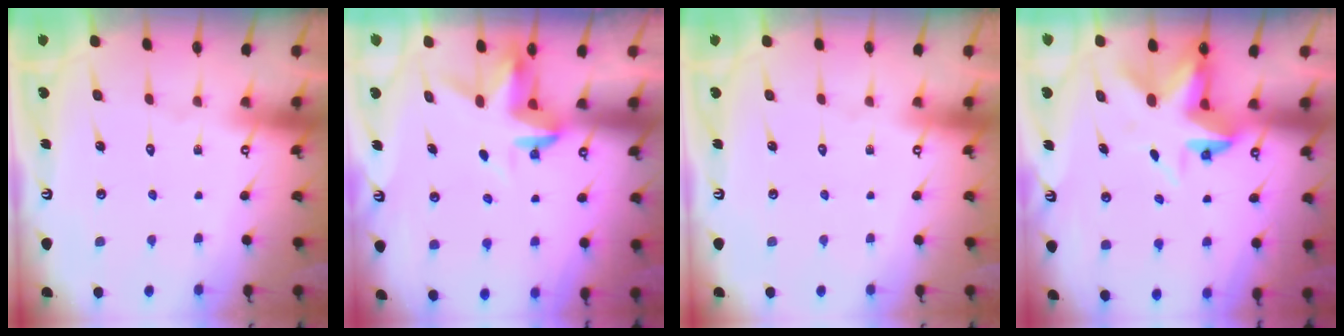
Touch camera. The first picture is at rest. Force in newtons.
{"total": 3.5, "press": 3.5, "slide": 0.2}
{"total": 0.0}
{"total": 5.2, "press": 5.2, "slide": 0.5}